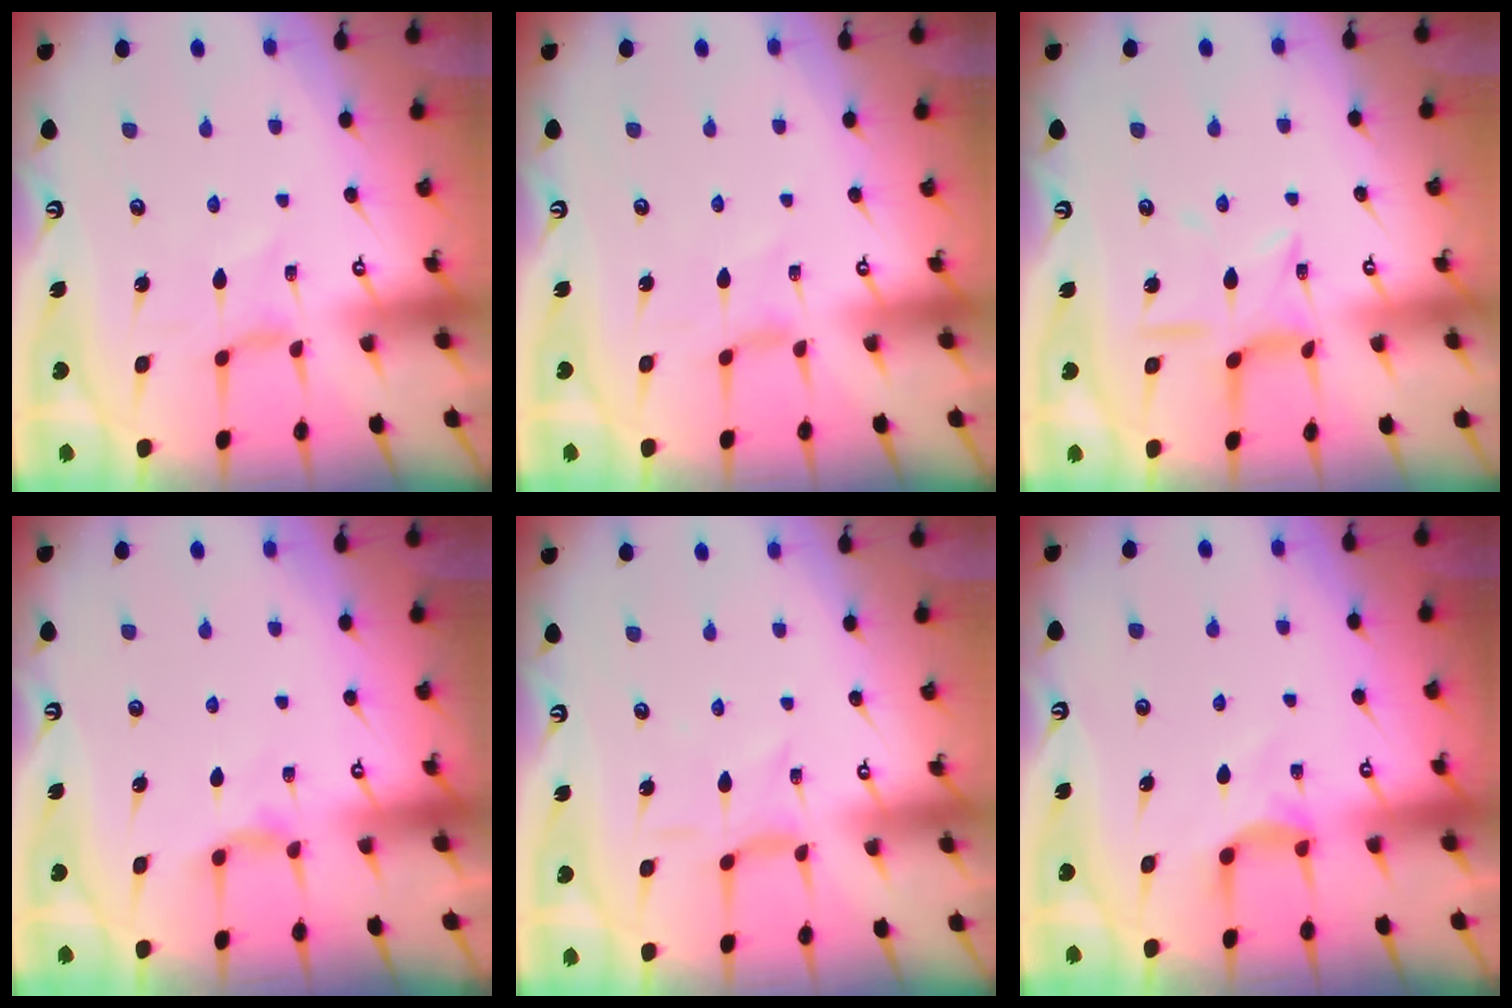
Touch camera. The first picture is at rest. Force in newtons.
{"total": 1.4, "press": 1.4, "slide": 0.3}
{"total": 8.4, "press": 8.4, "slide": 0.6}
{"total": 4.3, "press": 4.3, "slide": 0.7}
{"total": 2.1, "press": 2.1, "slide": 0.6}
{"total": 3.9, "press": 3.9, "slide": 0.6}